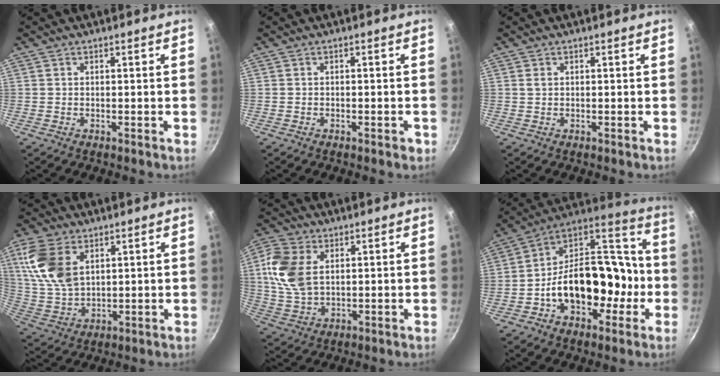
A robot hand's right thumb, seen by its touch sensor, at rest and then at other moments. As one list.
[{"total": 1.3, "force": [-0.7, 0.7, 0.8], "torque": [-0.012, 0.009, -0.005]}, {"total": 0.7, "force": [0.2, 0.5, 0.4], "torque": [-0.008, 0.001, 0.004]}, {"total": 13.4, "force": [4.9, 8.4, 9.2], "torque": [-0.173, -0.019, 0.105]}, {"total": 11.5, "force": [2.7, 7.6, 8.2], "torque": [-0.157, -0.005, 0.051]}, {"total": 23.1, "force": [-5.2, 15.5, 16.4], "torque": [-0.218, 0.072, -0.079]}]